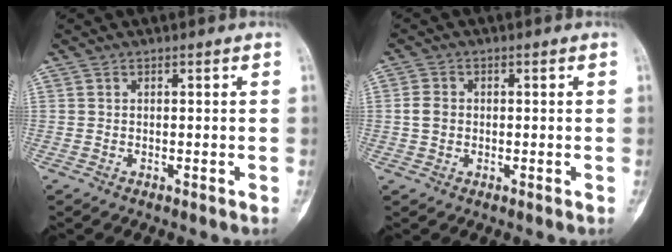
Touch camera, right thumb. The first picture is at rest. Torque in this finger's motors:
{"motor_torque": [0.12, 0.14, 0.19, -0.14, 0.09]}